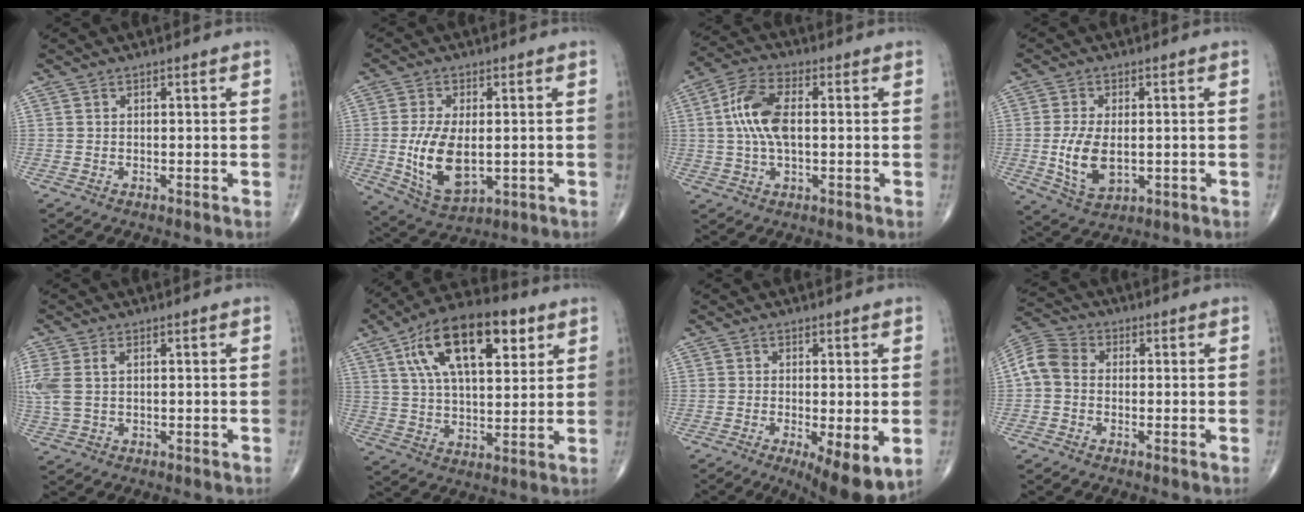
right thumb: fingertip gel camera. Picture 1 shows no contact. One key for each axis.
{"total": 12.1, "fx": -1.0, "fy": 6.4, "fz": 10.2, "tx": -0.192, "ty": -0.016, "tz": -0.004}
{"total": 9.9, "fx": 0.8, "fy": 4.7, "fz": 8.6, "tx": -0.184, "ty": 0.016, "tz": 0.012}
{"total": 9.1, "fx": -0.8, "fy": 5.1, "fz": 7.5, "tx": -0.141, "ty": -0.011, "tz": -0.006}
{"total": 6.5, "fx": 1.1, "fy": 3.8, "fz": 5.1, "tx": -0.156, "ty": 0.017, "tz": 0.029}
{"total": 19.9, "fx": 8.3, "fy": 9.2, "fz": 15.6, "tx": -0.244, "ty": -0.010, "tz": 0.139}
{"total": 9.4, "fx": -2.7, "fy": 2.9, "fz": 8.5, "tx": -0.129, "ty": -0.023, "tz": -0.039}
{"total": 6.7, "fx": -0.3, "fy": 5.3, "fz": 4.2, "tx": -0.078, "ty": 0.019, "tz": -0.021}